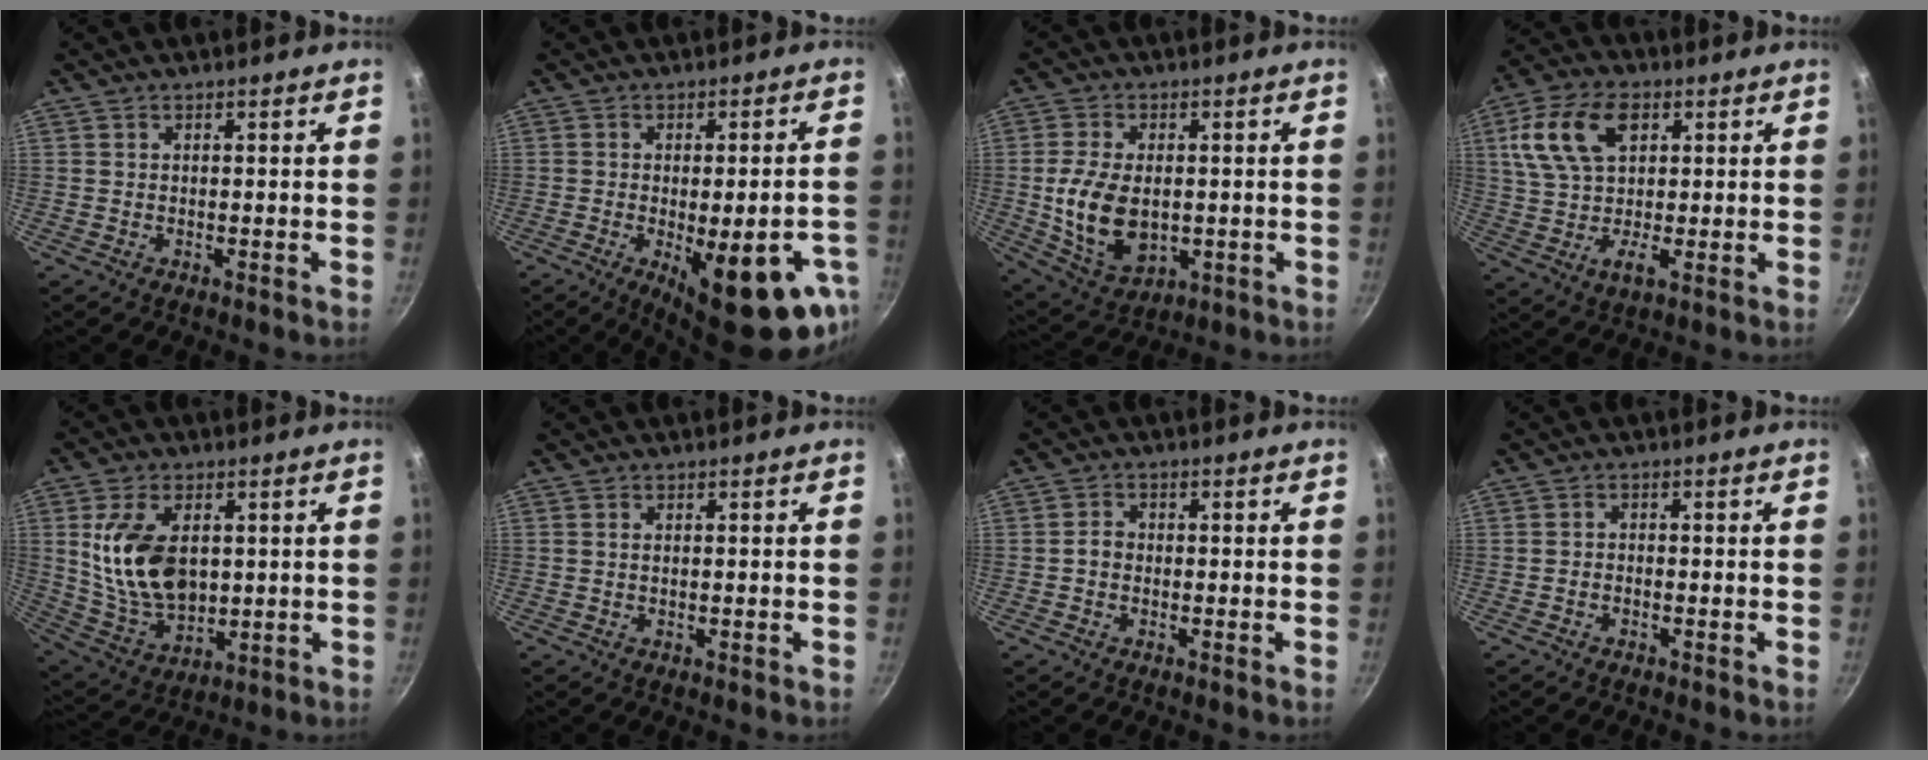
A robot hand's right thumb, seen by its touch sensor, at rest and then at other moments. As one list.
[{"total": 18.9, "force": [-7.0, 6.4, 16.4], "torque": [-0.178, -0.001, -0.079]}, {"total": 12.8, "force": [-0.5, 8.2, 9.8], "torque": [-0.175, -0.009, 0.006]}, {"total": 14.5, "force": [4.4, 9.1, 10.4], "torque": [-0.182, 0.004, 0.072]}, {"total": 15.7, "force": [2.5, 9.8, 12.0], "torque": [-0.205, -0.024, 0.061]}, {"total": 0.6, "force": [0.1, 0.1, 0.6], "torque": [-0.010, -0.001, 0.001]}, {"total": 1.9, "force": [-0.5, 1.5, 1.0], "torque": [-0.013, 0.012, -0.011]}, {"total": 0.9, "force": [-0.8, 0.4, 0.3], "torque": [-0.011, 0.010, -0.016]}]